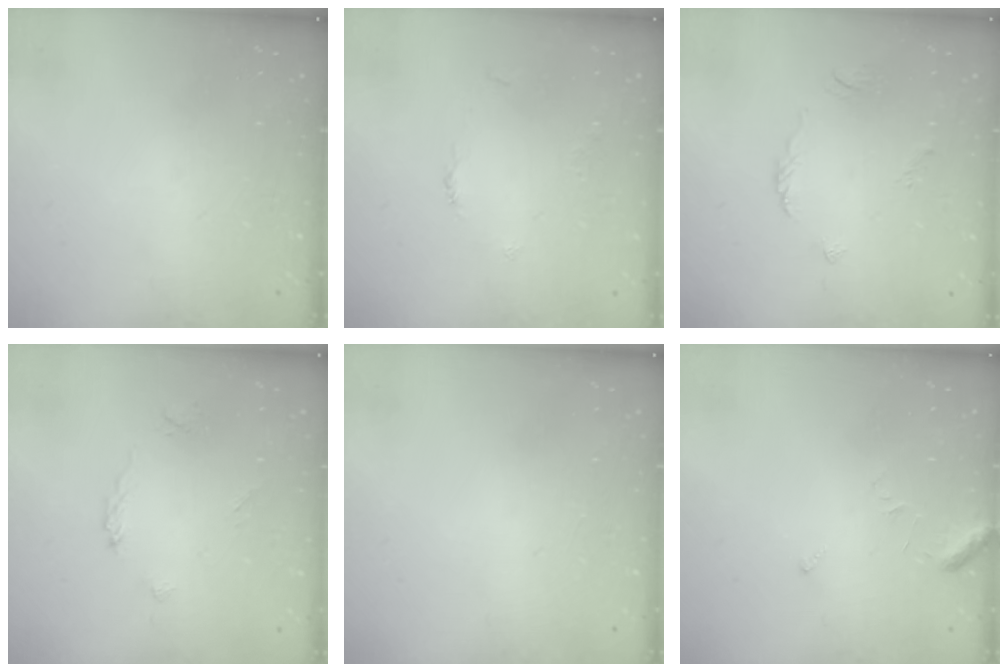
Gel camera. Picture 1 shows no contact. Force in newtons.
{"total": 2.5, "press": 2.5, "slide": 0.4}
{"total": 2.3, "press": 2.3, "slide": 0.5}
{"total": 2.7, "press": 2.7, "slide": 0.2}
{"total": 1.8, "press": 1.8, "slide": 0.1}
{"total": 5.1, "press": 5.1, "slide": 0.5}